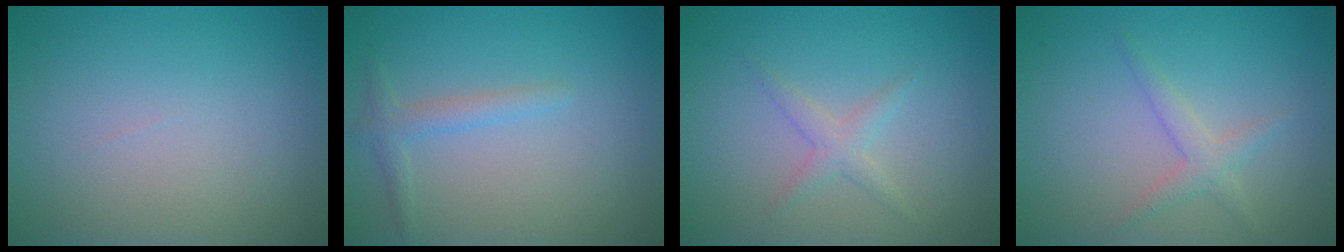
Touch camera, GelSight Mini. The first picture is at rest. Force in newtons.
{"total": 1.3, "press": 1.3, "slide": 0.1}
{"total": 1.6, "press": 1.6, "slide": 0.1}
{"total": 1.8, "press": 1.8, "slide": 0.1}